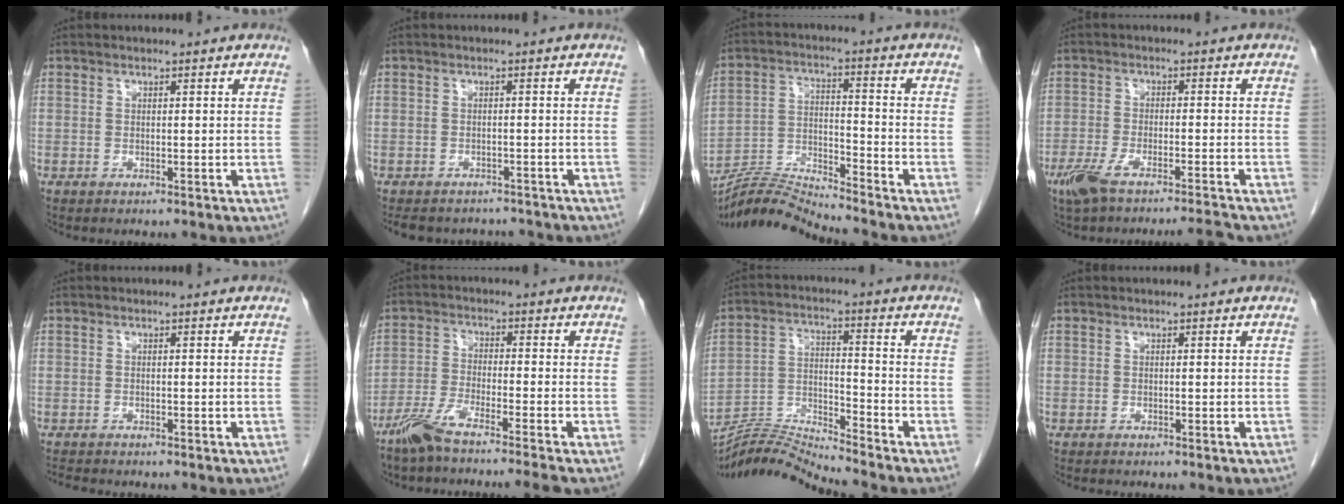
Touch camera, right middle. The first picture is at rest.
{"total": 8.9, "force": [-8.1, 3.4, 1.7], "torque": [-0.029, 0.009, -0.097]}
{"total": 8.9, "force": [-8.7, -1.9, 0.3], "torque": [-0.009, 0.011, -0.161]}
{"total": 7.1, "force": [-5.9, -0.2, 4.0], "torque": [-0.073, -0.012, -0.103]}
{"total": 2.4, "force": [-2.2, 0.6, 0.8], "torque": [-0.016, -0.007, -0.031]}
{"total": 8.5, "force": [-7.0, -1.2, 4.7], "torque": [-0.081, -0.022, -0.124]}
{"total": 9.3, "force": [-9.0, -2.3, 0.3], "torque": [-0.009, 0.017, -0.168]}
{"total": 0.7, "force": [-0.7, 0.1, 0.3], "torque": [-0.007, -0.002, -0.009]}